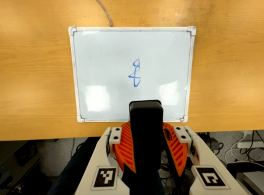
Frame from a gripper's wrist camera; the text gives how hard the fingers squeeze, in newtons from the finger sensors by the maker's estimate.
{"total": 7.2, "left": 8.0, "right": 6.4}